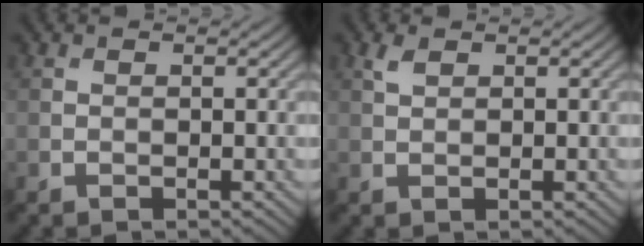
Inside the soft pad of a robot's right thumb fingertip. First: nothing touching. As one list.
[{"total": 1.5, "force": [0.9, 0.6, 1.0], "torque": [-0.028, 0.004, 0.020]}]